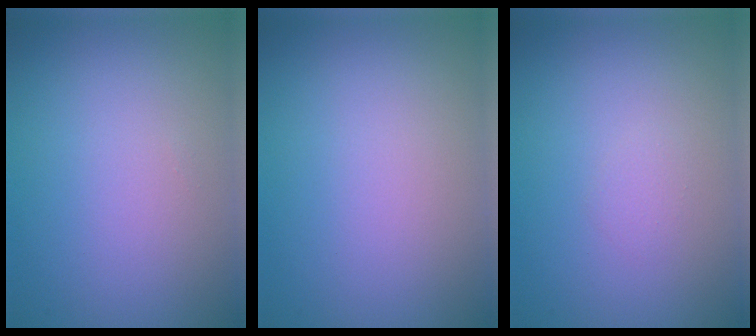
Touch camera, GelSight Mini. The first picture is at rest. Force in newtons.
{"total": 0.0}
{"total": 0.6, "press": 0.6, "slide": 0.0}